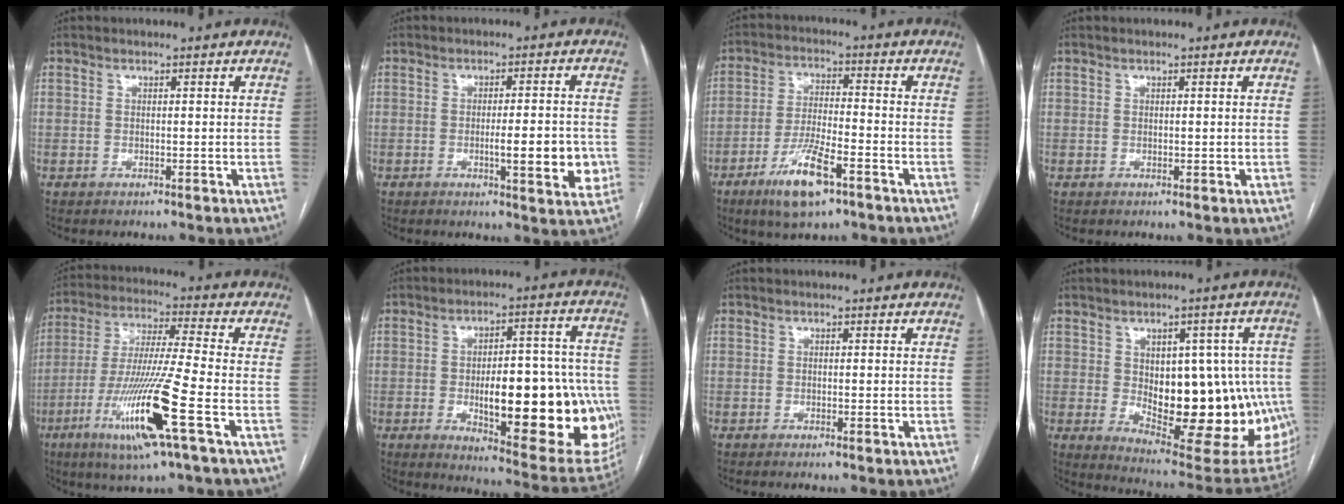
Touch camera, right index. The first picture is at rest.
{"total": 7.8, "force": [-1.7, 1.5, 7.5], "torque": [-0.098, -0.003, -0.019]}
{"total": 9.8, "force": [-5.7, 2.0, 7.8], "torque": [-0.154, -0.013, -0.100]}
{"total": 0.6, "force": [0.2, 0.4, 0.4], "torque": [-0.007, -0.002, 0.004]}
{"total": 16.0, "force": [-6.3, -0.6, 14.7], "torque": [-0.302, -0.025, -0.119]}
{"total": 24.7, "force": [-4.6, 7.9, 22.9], "torque": [-0.243, 0.016, -0.037]}
{"total": 0.7, "force": [-0.5, -0.1, 0.5], "torque": [-0.012, 0.000, -0.006]}
{"total": 22.6, "force": [-1.8, 10.0, 20.2], "torque": [-0.216, 0.009, 0.006]}